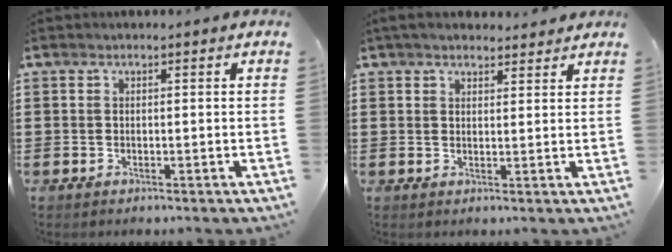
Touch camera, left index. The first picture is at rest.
{"total": 3.0, "force": [2.7, 0.8, 0.7], "torque": [-0.022, 0.002, 0.052]}